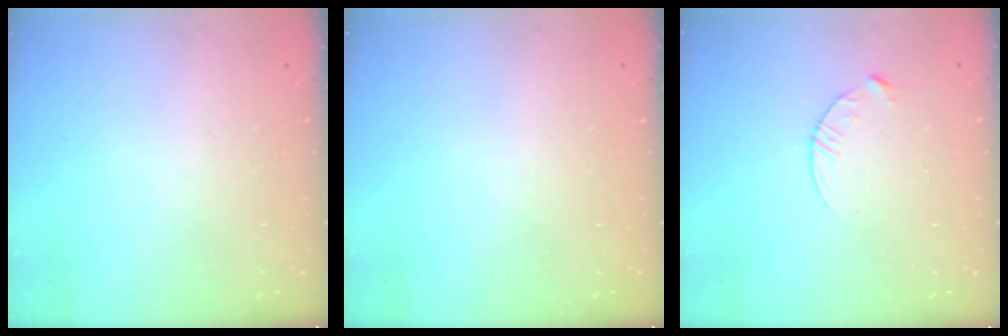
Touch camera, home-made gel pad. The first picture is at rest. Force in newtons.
{"total": 0.0}
{"total": 3.7, "press": 3.7, "slide": 0.4}